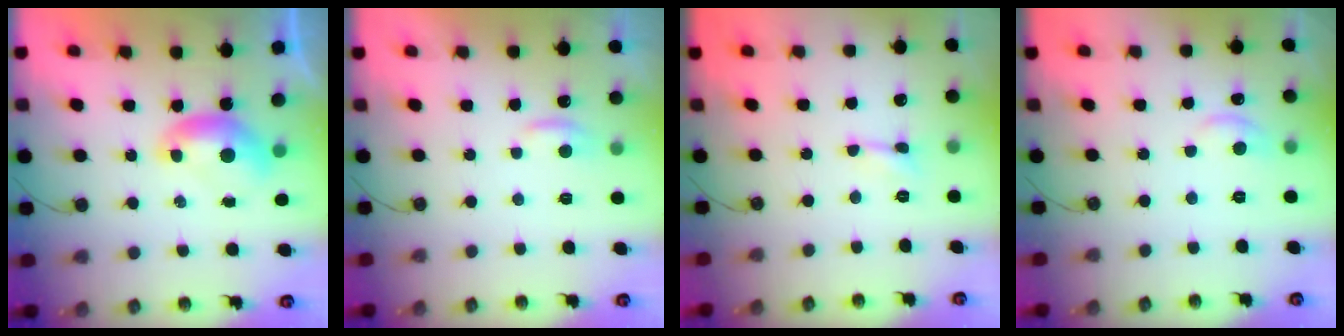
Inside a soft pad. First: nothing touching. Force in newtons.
{"total": 1.1, "press": 1.1, "slide": 0.4}
{"total": 2.4, "press": 2.3, "slide": 0.6}
{"total": 1.6, "press": 1.2, "slide": 1.1}